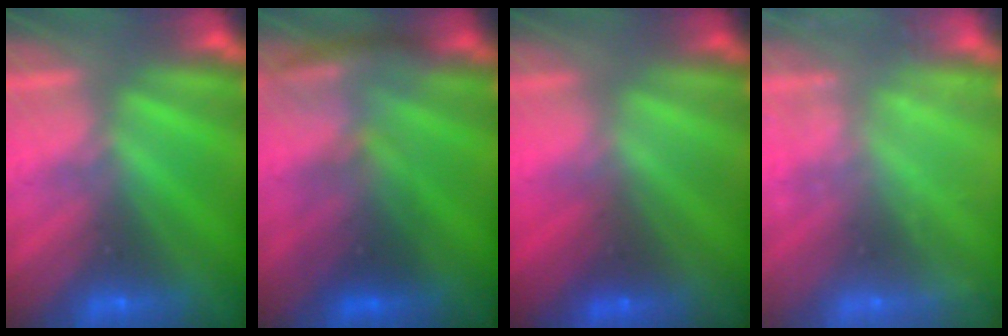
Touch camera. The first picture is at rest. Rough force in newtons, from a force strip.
{"total": 2.7}
{"total": 1.6}
{"total": 2.4}